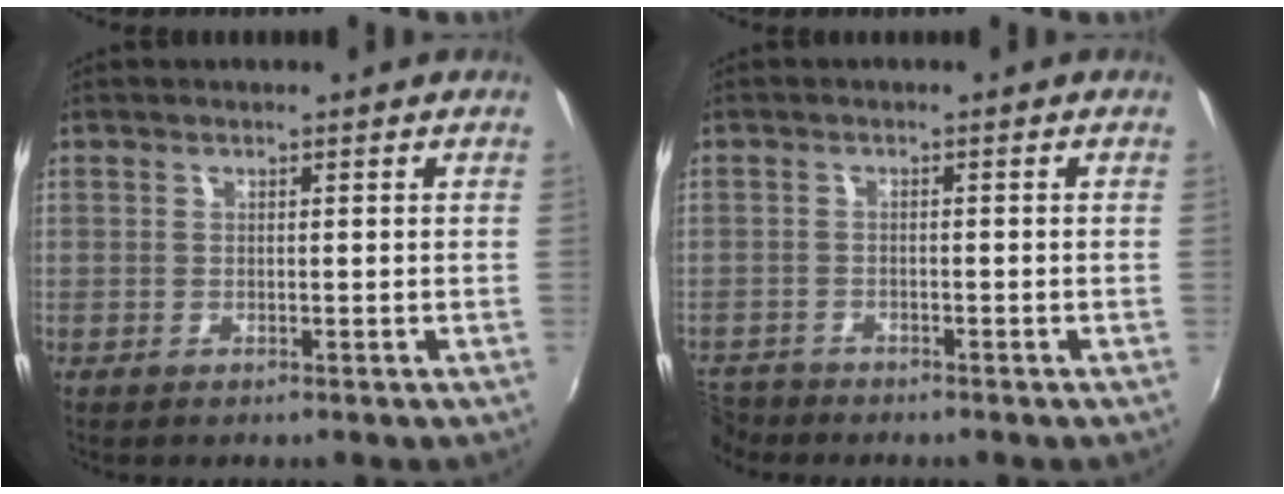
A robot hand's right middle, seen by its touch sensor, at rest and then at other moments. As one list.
[{"total": 5.3, "force": [-4.8, 2.1, 0.7], "torque": [-0.040, -0.014, -0.093]}]